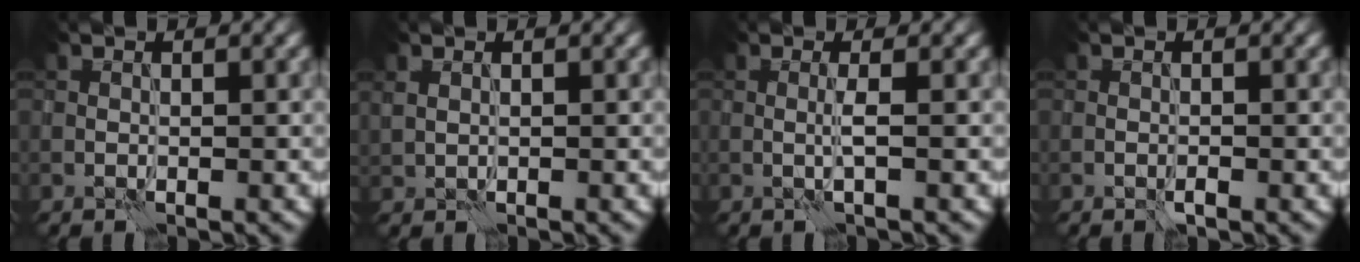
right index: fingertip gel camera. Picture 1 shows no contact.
{"total": 0.7, "force": [0.4, 0.4, 0.4], "torque": [-0.013, 0.003, 0.012]}
{"total": 1.2, "force": [0.0, -0.1, 1.2], "torque": [-0.027, 0.002, -0.005]}
{"total": 0.5, "force": [-0.3, 0.2, 0.4], "torque": [-0.007, 0.002, -0.007]}